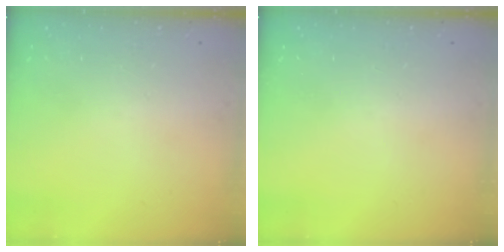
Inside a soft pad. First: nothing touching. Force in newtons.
{"total": 0.0}